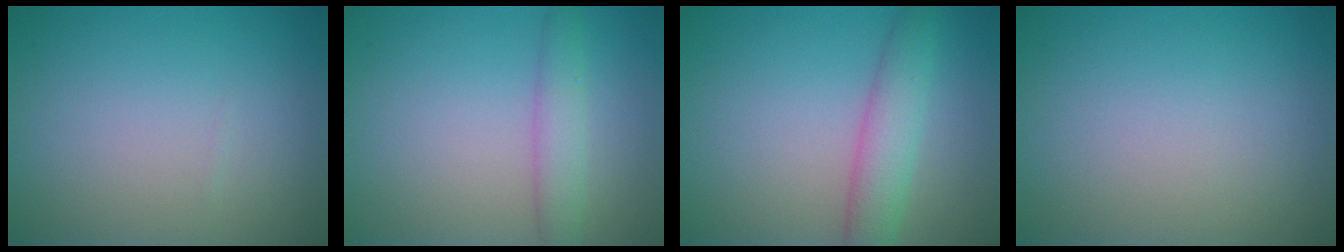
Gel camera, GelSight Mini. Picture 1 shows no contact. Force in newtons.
{"total": 2.6, "press": 2.6, "slide": 0.0}
{"total": 3.9, "press": 3.9, "slide": 0.1}
{"total": 0.0}